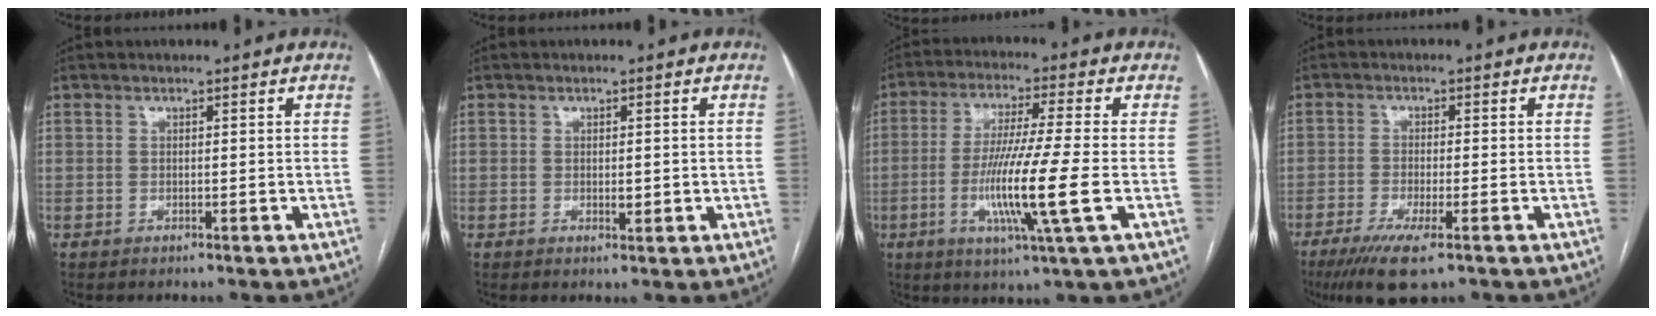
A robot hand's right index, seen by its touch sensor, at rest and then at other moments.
{"total": 1.6, "force": [-0.1, 0.7, 1.4], "torque": [-0.022, -0.004, 0.001]}
{"total": 12.6, "force": [-2.9, -0.8, 12.2], "torque": [-0.239, -0.021, -0.060]}
{"total": 7.2, "force": [-4.5, 0.9, 5.5], "torque": [-0.101, -0.020, -0.074]}